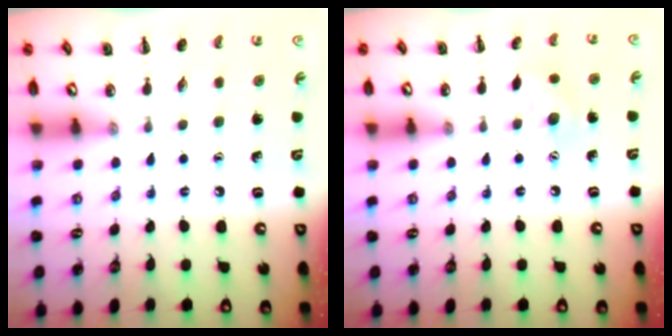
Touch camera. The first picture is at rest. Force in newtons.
{"total": 6.5, "press": 6.5, "slide": 0.5}